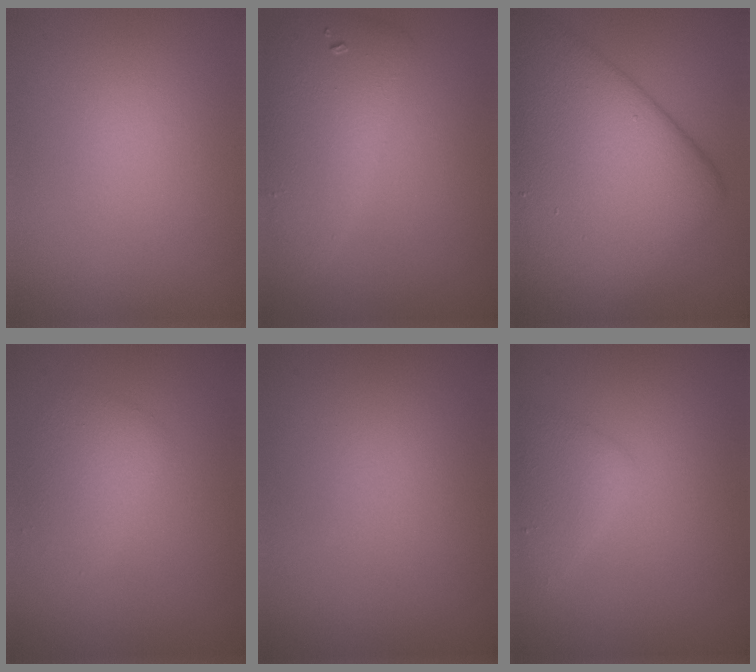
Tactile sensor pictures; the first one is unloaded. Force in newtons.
{"total": 5.1, "press": 5.1, "slide": 0.2}
{"total": 14.2, "press": 14.2, "slide": 0.4}
{"total": 2.4, "press": 2.4, "slide": 0.1}
{"total": 0.0}
{"total": 2.5, "press": 2.5, "slide": 0.1}